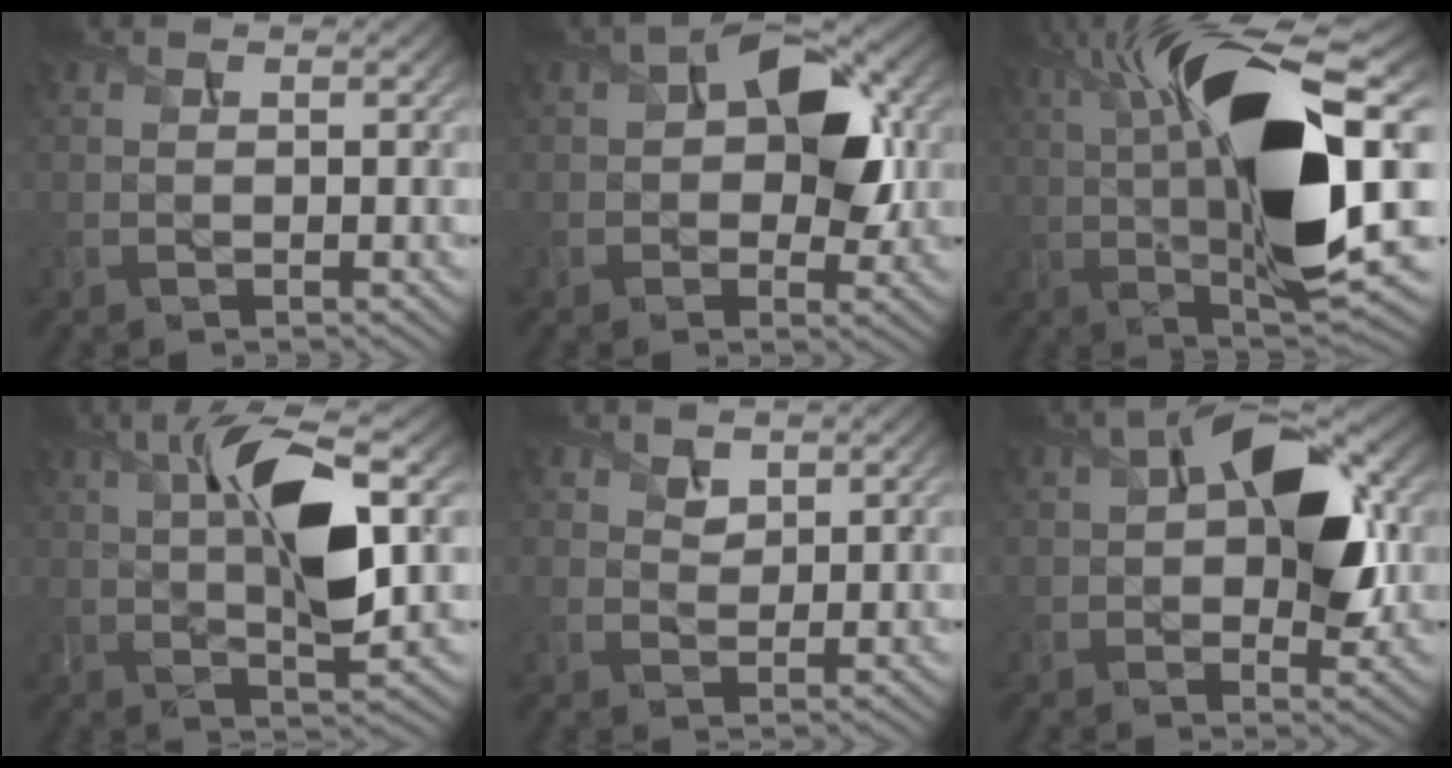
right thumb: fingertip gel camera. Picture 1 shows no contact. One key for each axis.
{"total": 8.1, "fx": 1.1, "fy": 4.9, "fz": 6.4, "tx": -0.084, "ty": 0.006, "tz": 0.012}
{"total": 19.0, "fx": 3.0, "fy": 5.5, "fz": 17.9, "tx": -0.305, "ty": 0.021, "tz": 0.046}
{"total": 11.5, "fx": 2.5, "fy": 3.2, "fz": 10.7, "tx": -0.192, "ty": 0.009, "tz": 0.041}
{"total": 1.9, "fx": 1.3, "fy": 1.1, "fz": 0.8, "tx": -0.020, "ty": -0.003, "tz": 0.027}
{"total": 10.2, "fx": 1.5, "fy": 5.5, "fz": 8.5, "tx": -0.127, "ty": 0.010, "tz": 0.013}